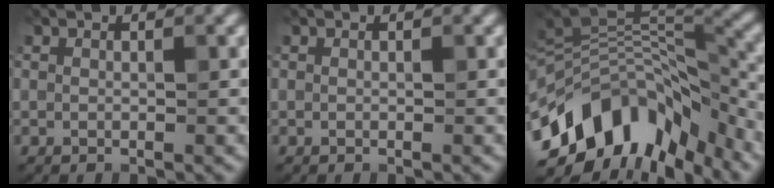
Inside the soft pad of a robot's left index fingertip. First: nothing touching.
{"total": 0.0}
{"total": 12.2, "force": [-8.5, 5.9, 6.4], "torque": [-0.144, 0.005, -0.117]}